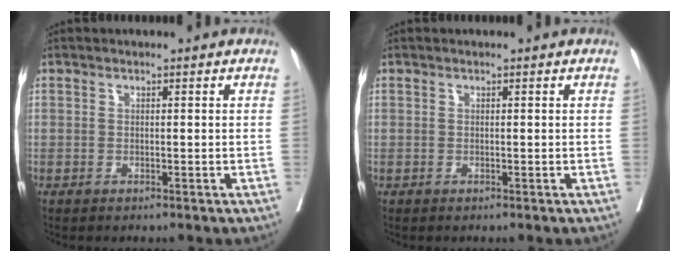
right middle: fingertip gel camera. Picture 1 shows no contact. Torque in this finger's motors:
{"motor_torque": [0.01, -0.51, 0.00, 0.00]}